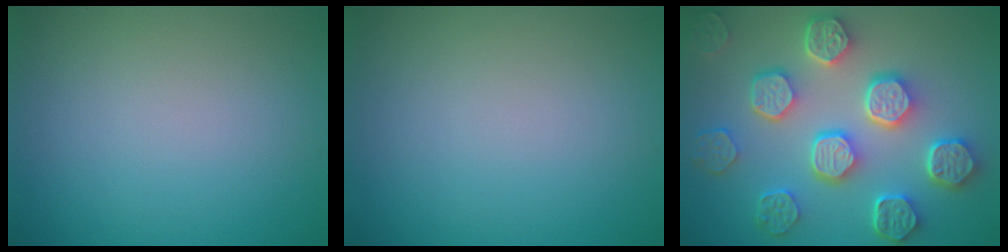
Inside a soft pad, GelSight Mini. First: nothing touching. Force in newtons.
{"total": 0.0}
{"total": 8.2, "press": 6.4, "slide": 5.1}